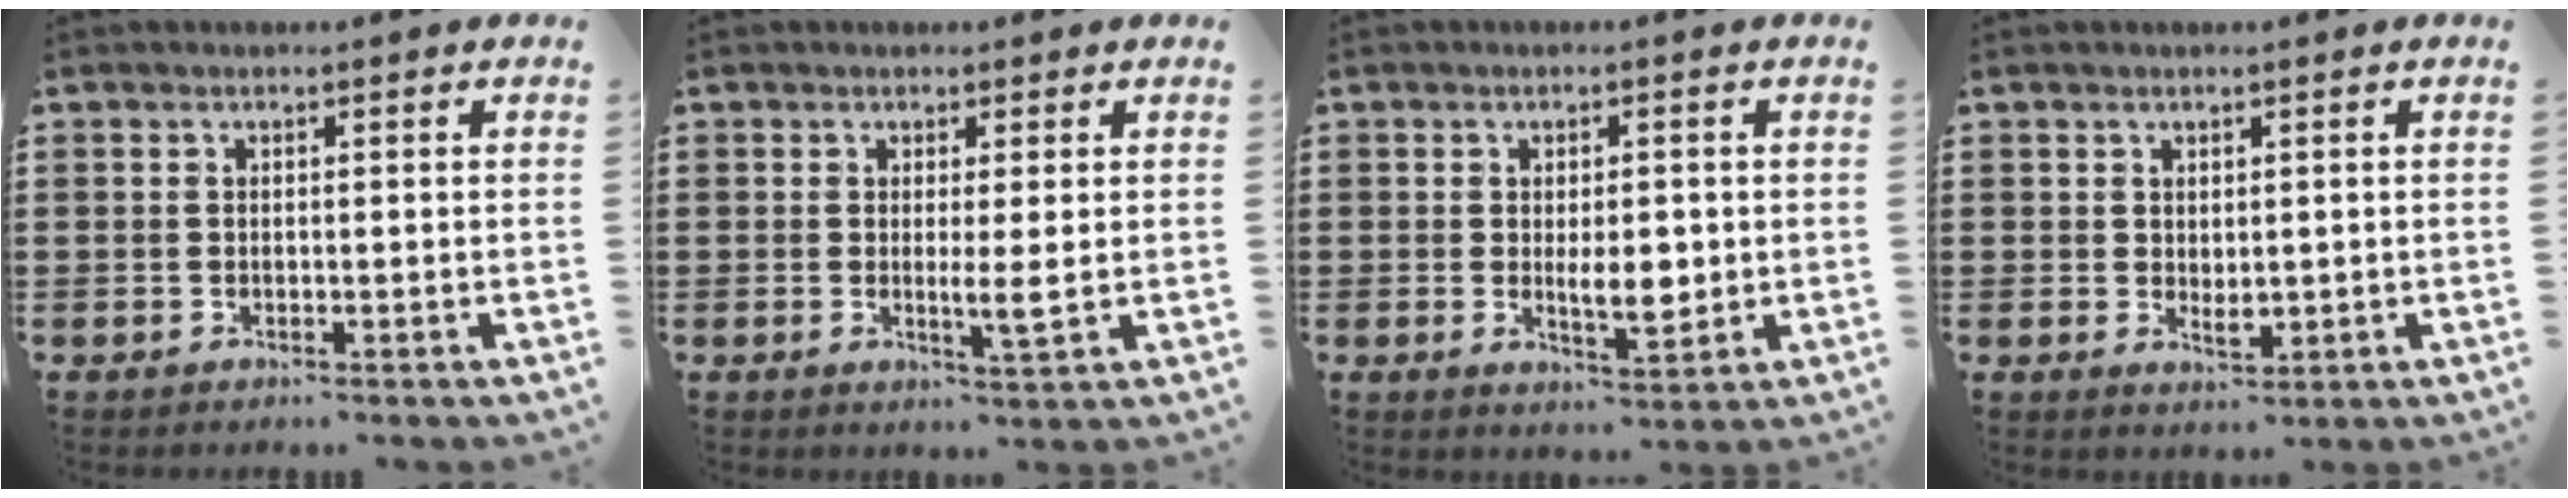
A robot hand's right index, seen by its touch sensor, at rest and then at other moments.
{"total": 2.7, "force": [0.1, 0.0, 2.7], "torque": [-0.043, -0.008, -0.001]}
{"total": 4.8, "force": [-0.2, 2.0, 4.3], "torque": [-0.062, -0.003, -0.006]}
{"total": 1.8, "force": [0.6, 1.0, 1.3], "torque": [-0.018, -0.004, 0.011]}